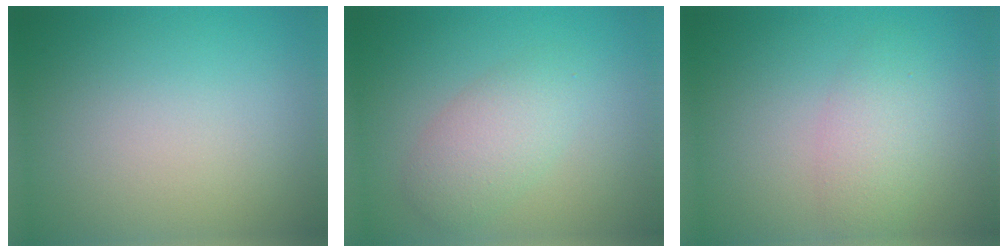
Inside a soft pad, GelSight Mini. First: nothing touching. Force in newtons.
{"total": 3.2, "press": 3.2, "slide": 0.0}
{"total": 2.8, "press": 2.8, "slide": 0.1}